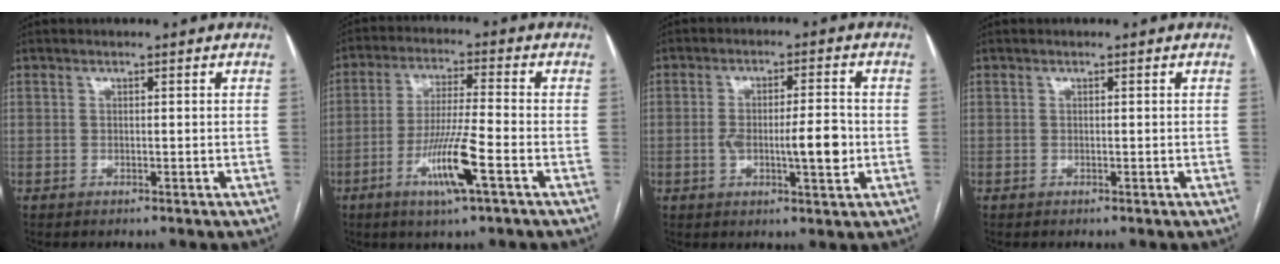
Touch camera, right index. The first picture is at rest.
{"total": 7.6, "force": [-3.0, -0.2, 7.0], "torque": [-0.133, -0.012, -0.056]}
{"total": 7.7, "force": [-1.1, 1.8, 7.4], "torque": [-0.124, 0.004, -0.016]}
{"total": 0.0}